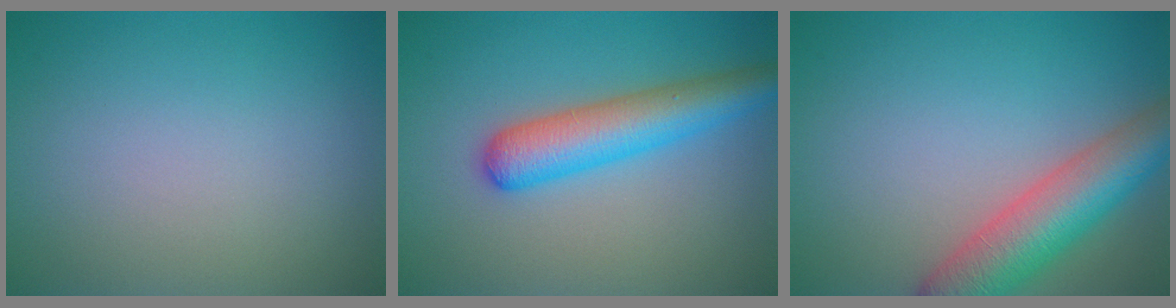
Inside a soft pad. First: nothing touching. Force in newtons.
{"total": 5.5, "press": 5.5, "slide": 0.2}
{"total": 7.3, "press": 7.3, "slide": 0.5}